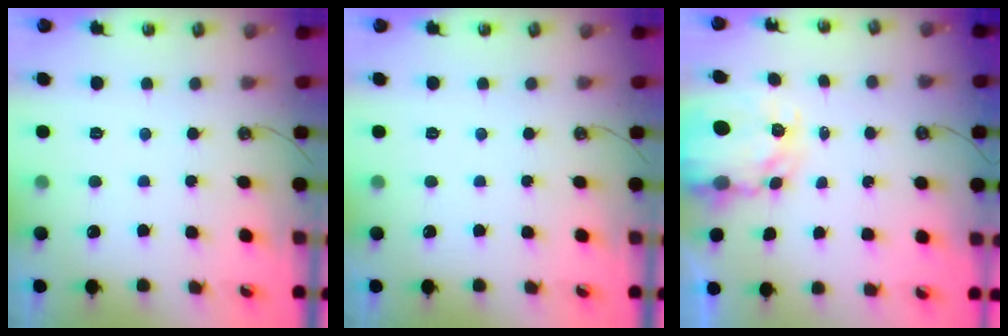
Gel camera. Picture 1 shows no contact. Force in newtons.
{"total": 0.0}
{"total": 5.1, "press": 5.1, "slide": 0.4}